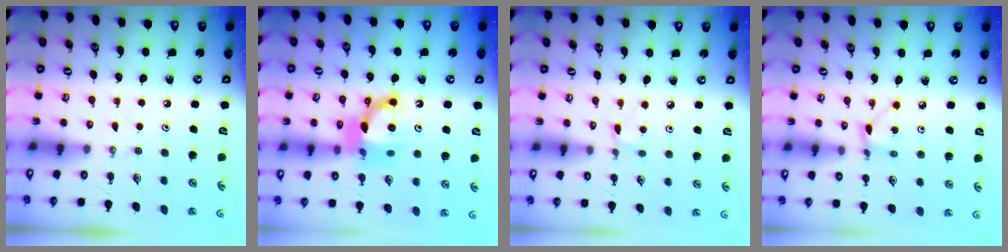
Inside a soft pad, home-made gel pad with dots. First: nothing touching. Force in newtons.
{"total": 11.8, "press": 11.7, "slide": 1.0}
{"total": 2.6, "press": 2.6, "slide": 0.3}
{"total": 2.2, "press": 2.2, "slide": 0.1}